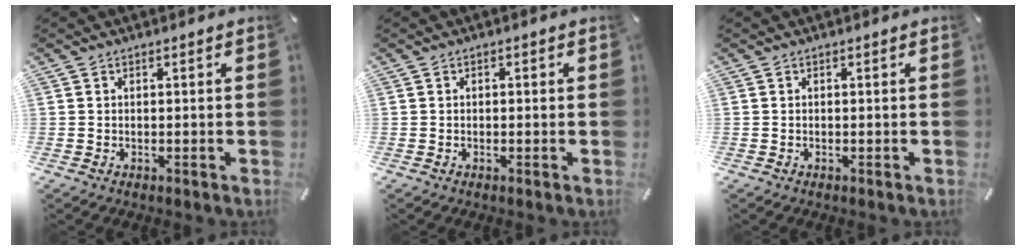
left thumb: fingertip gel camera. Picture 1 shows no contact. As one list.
[{"total": 0.6, "force": [-0.1, 0.5, 0.3], "torque": [-0.005, 0.002, -0.003]}, {"total": 0.0}]